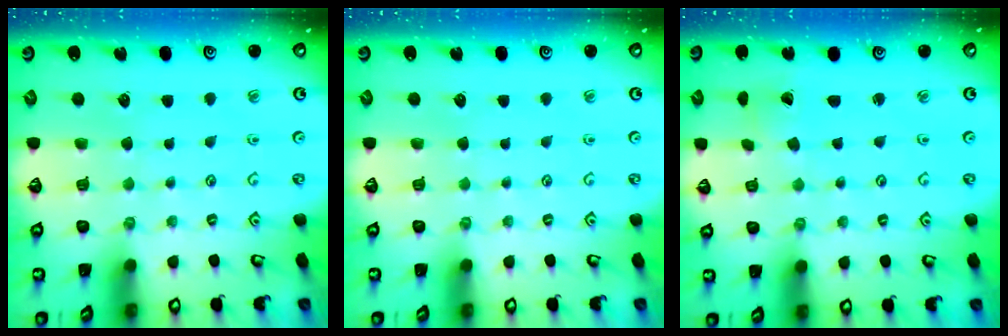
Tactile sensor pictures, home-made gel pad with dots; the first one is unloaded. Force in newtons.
{"total": 0.0}
{"total": 1.7, "press": 1.7, "slide": 0.0}